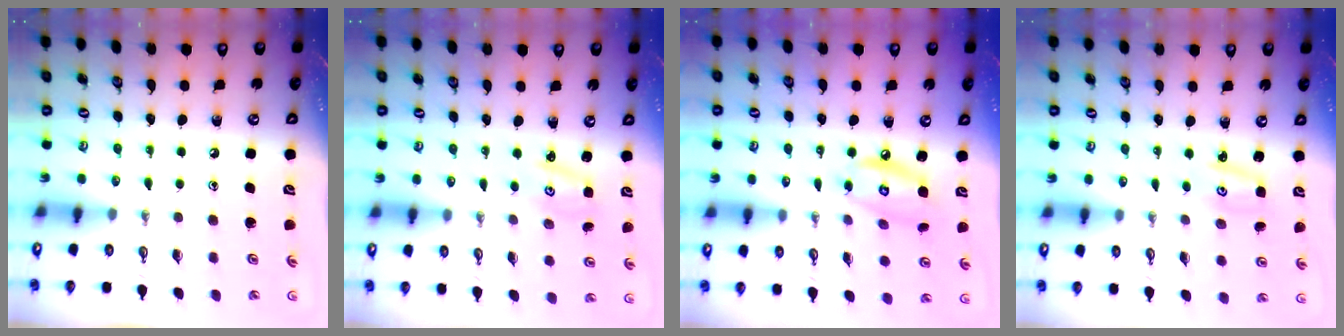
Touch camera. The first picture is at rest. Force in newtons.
{"total": 2.0, "press": 2.0, "slide": 0.2}
{"total": 8.9, "press": 8.9, "slide": 0.8}
{"total": 2.7, "press": 2.7, "slide": 0.3}